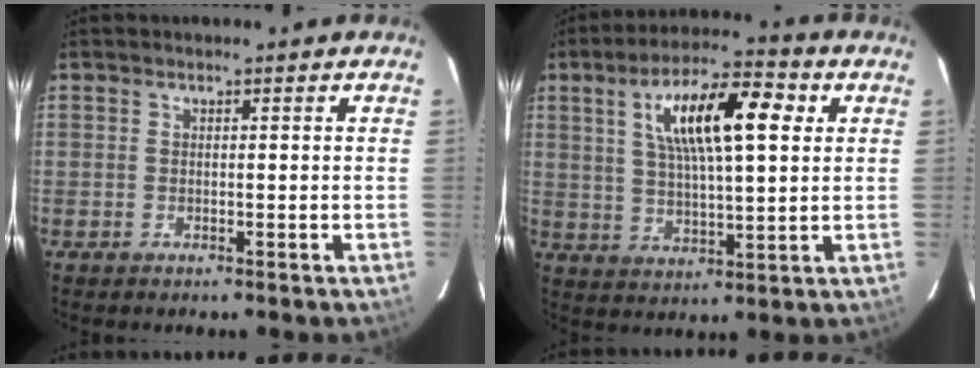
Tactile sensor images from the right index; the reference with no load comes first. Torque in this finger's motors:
{"motor_torque": [0.58, 0.15, 0.61, 0.21]}